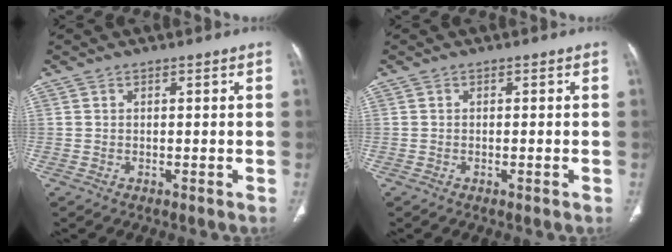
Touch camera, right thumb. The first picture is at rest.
{"total": 0.8, "force": [-0.3, 0.1, 0.7], "torque": [-0.013, 0.000, -0.004]}